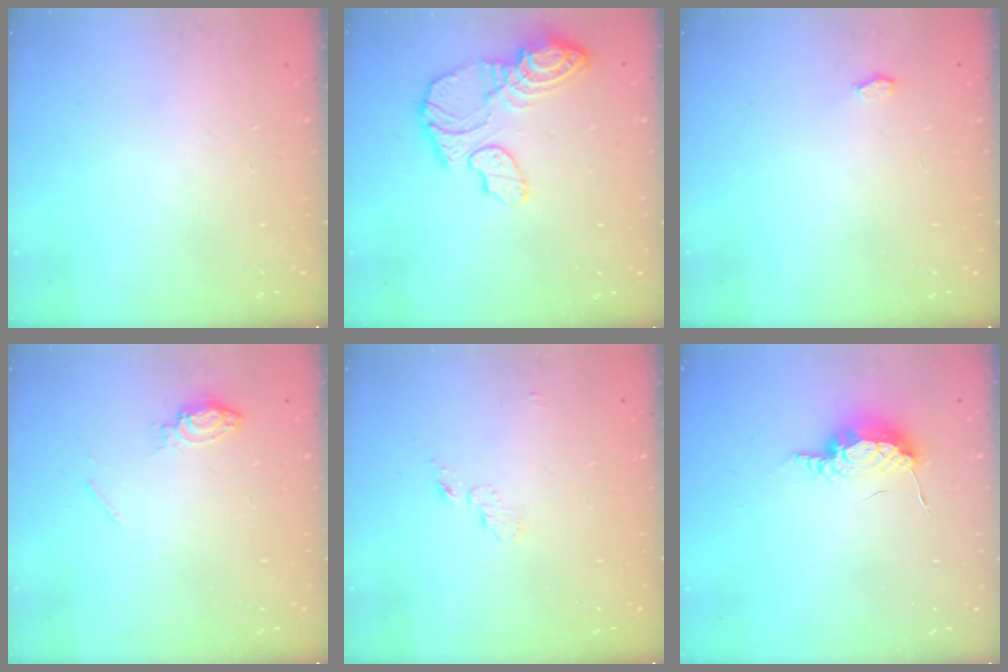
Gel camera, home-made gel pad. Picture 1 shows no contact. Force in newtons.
{"total": 14.6, "press": 14.5, "slide": 1.5}
{"total": 3.5, "press": 3.4, "slide": 0.5}
{"total": 7.6, "press": 7.6, "slide": 0.8}
{"total": 3.7, "press": 3.7, "slide": 0.3}
{"total": 8.6, "press": 8.1, "slide": 2.7}